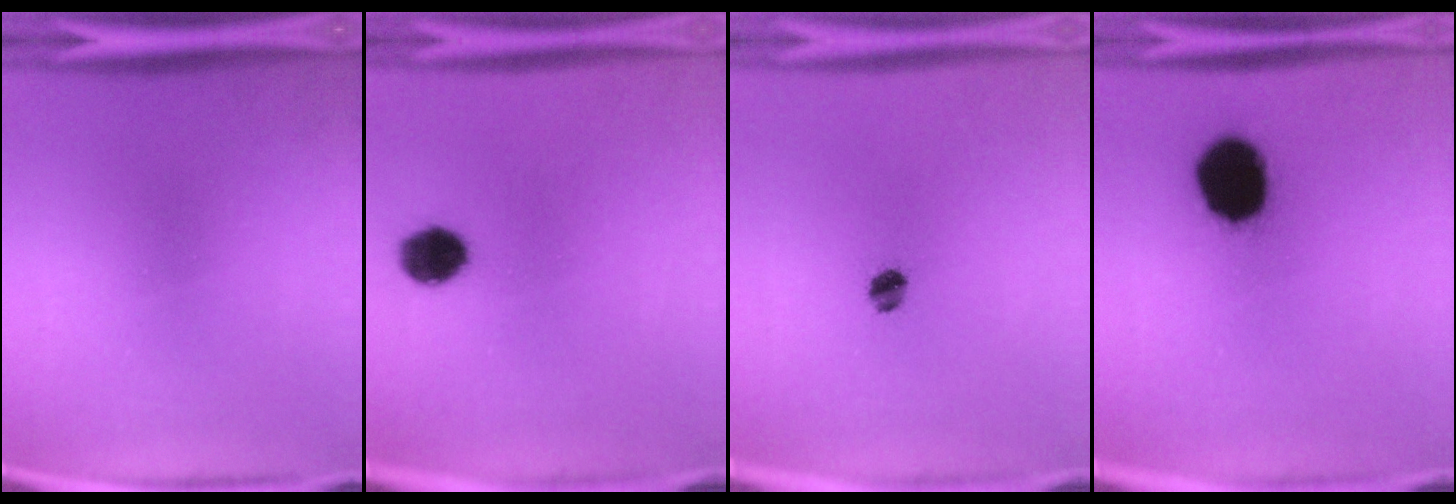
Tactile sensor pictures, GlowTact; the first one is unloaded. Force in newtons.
{"total": 6.9}
{"total": 3.0}
{"total": 15.9}